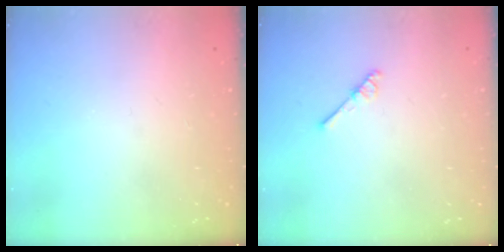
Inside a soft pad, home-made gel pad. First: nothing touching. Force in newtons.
{"total": 2.9, "press": 2.9, "slide": 0.3}